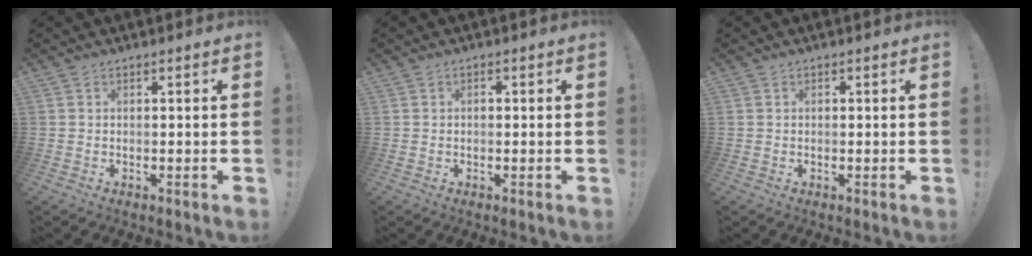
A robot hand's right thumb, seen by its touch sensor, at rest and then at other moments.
{"total": 0.9, "force": [-0.2, 0.7, 0.5], "torque": [-0.007, 0.001, -0.005]}
{"total": 0.6, "force": [0.0, 0.6, 0.2], "torque": [0.000, 0.001, -0.001]}